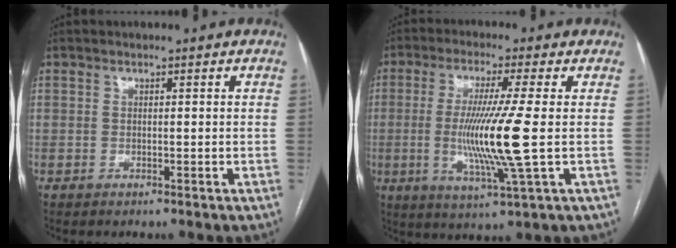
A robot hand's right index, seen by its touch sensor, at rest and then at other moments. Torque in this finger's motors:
{"motor_torque": [1.53, 0.37, 0.41, 0.21]}